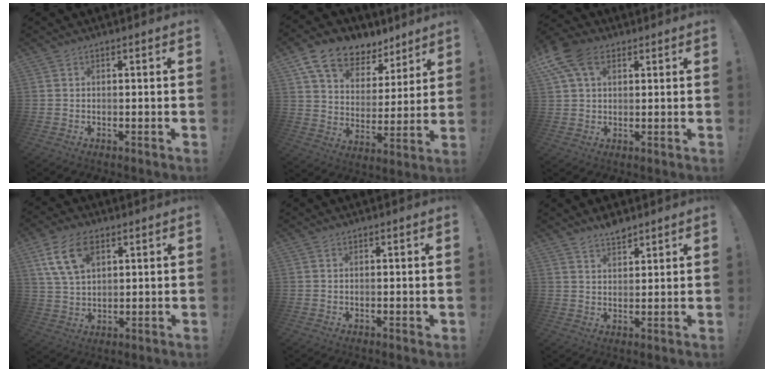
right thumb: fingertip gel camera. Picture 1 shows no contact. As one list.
[{"total": 12.9, "force": [9.4, 7.3, 5.0], "torque": [-0.095, -0.065, 0.173]}, {"total": 10.9, "force": [4.8, 6.9, 7.0], "torque": [-0.135, -0.005, 0.092]}, {"total": 12.2, "force": [5.9, 7.3, 7.9], "torque": [-0.159, -0.009, 0.113]}, {"total": 0.8, "force": [0.5, 0.4, 0.4], "torque": [-0.007, 0.000, 0.010]}, {"total": 4.8, "force": [4.3, 1.7, 1.2], "torque": [-0.011, -0.032, 0.078]}]